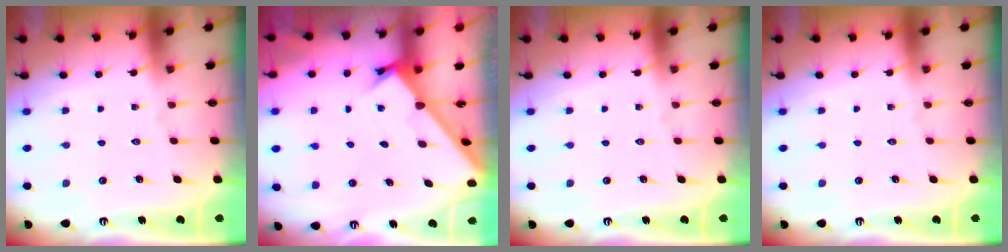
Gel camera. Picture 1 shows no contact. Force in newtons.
{"total": 2.1, "press": 2.1, "slide": 0.1}
{"total": 0.0}
{"total": 0.0}